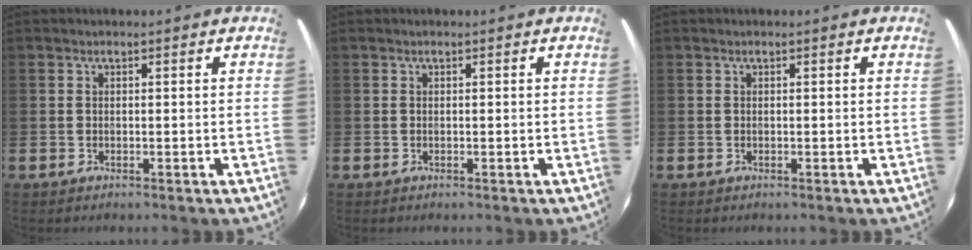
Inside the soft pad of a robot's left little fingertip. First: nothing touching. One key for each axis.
{"total": 0.0}
{"total": 0.0}